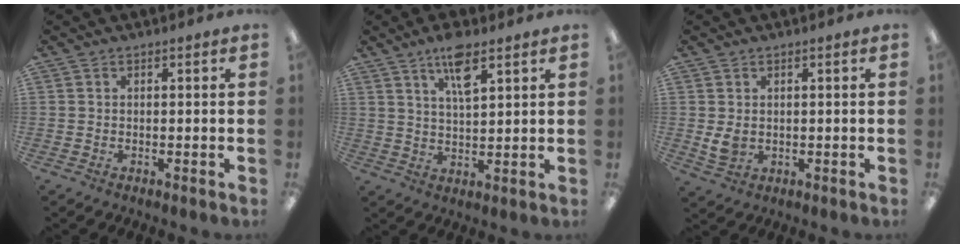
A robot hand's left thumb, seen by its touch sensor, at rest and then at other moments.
{"total": 6.7, "force": [4.5, 1.7, 4.7], "torque": [-0.081, -0.015, 0.073]}
{"total": 3.6, "force": [0.7, 2.5, 2.4], "torque": [-0.037, -0.007, 0.011]}